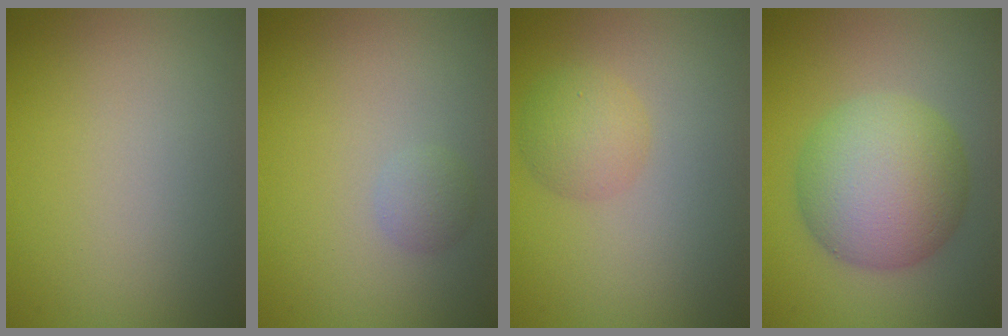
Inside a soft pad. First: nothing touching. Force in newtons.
{"total": 1.2, "press": 1.2, "slide": 0.1}
{"total": 2.7, "press": 2.7, "slide": 0.1}
{"total": 8.4, "press": 8.4, "slide": 0.1}